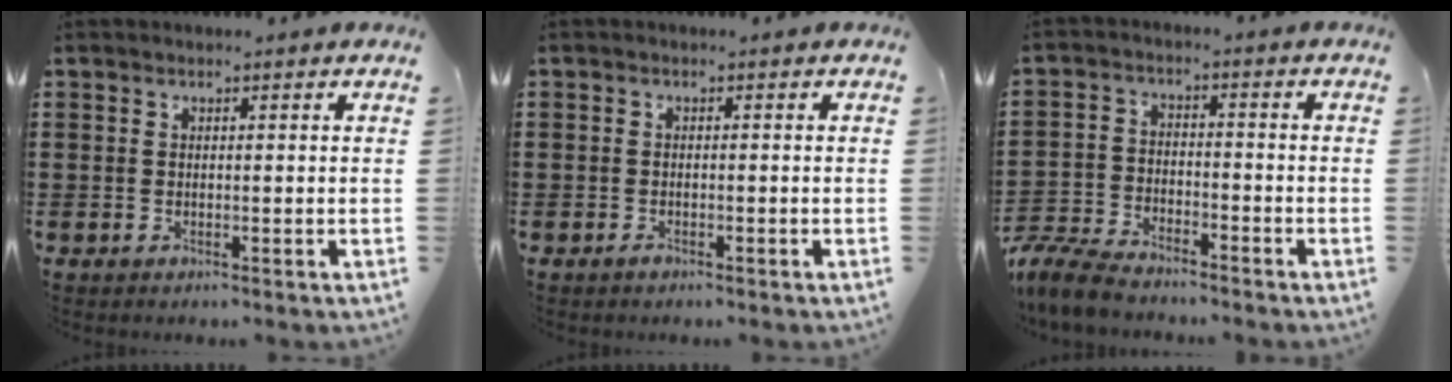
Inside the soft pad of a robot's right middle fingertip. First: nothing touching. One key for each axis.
{"total": 0.8, "fx": -0.7, "fy": 0.4, "fz": 0.2, "tx": -0.005, "ty": -0.002, "tz": -0.013}
{"total": 6.6, "fx": -6.3, "fy": 1.1, "fz": 1.7, "tx": -0.049, "ty": 0.004, "tz": -0.127}